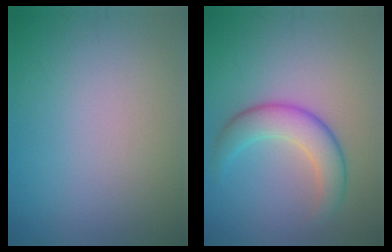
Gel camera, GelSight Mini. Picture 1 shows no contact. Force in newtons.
{"total": 4.2, "press": 4.2, "slide": 0.1}